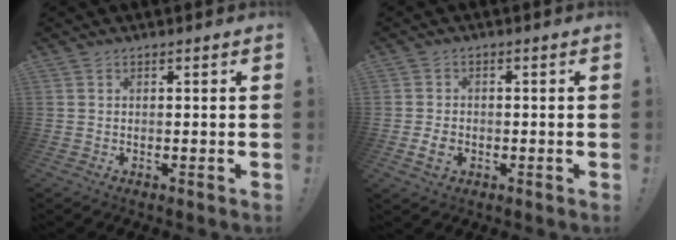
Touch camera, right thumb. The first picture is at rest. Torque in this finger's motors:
{"motor_torque": [-0.06, -0.17, -0.04, 0.15, -0.01]}